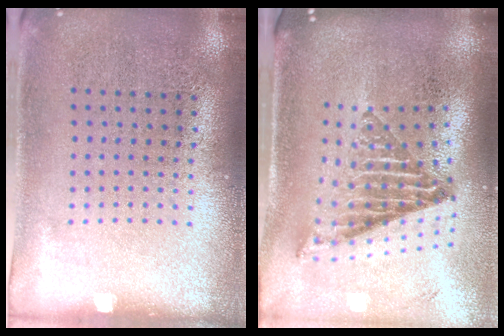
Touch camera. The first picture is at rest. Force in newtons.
{"total": 2.0, "press": 1.5, "slide": 1.4}